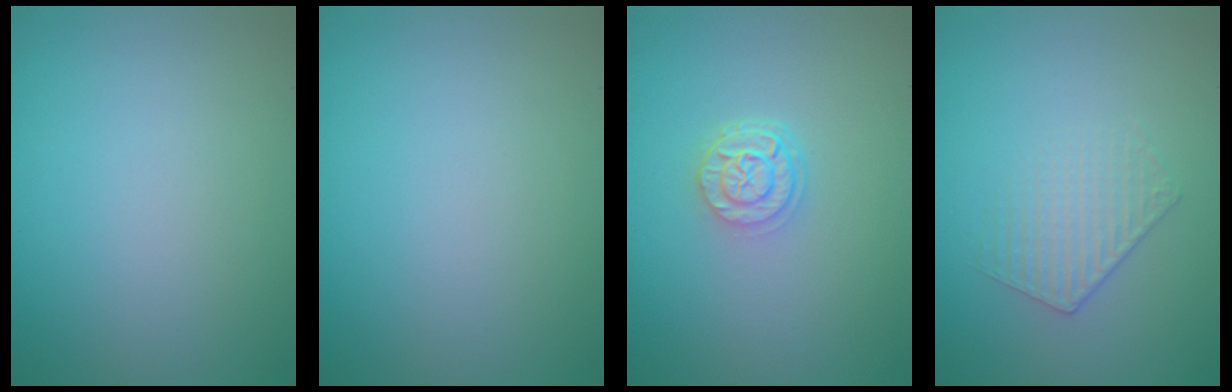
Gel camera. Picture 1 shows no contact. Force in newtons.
{"total": 0.0}
{"total": 2.6, "press": 2.1, "slide": 1.5}
{"total": 1.5, "press": 0.9, "slide": 1.2}